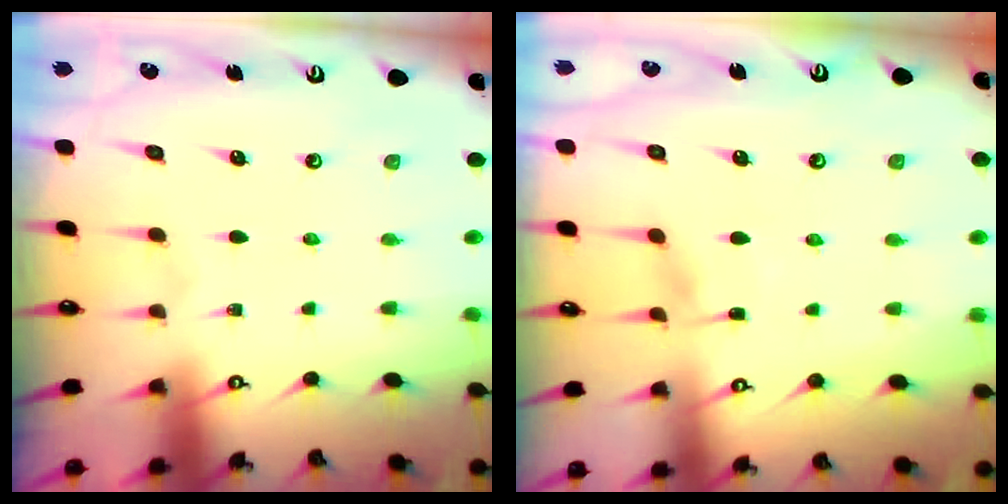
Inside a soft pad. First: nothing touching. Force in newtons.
{"total": 4.4, "press": 4.3, "slide": 0.5}